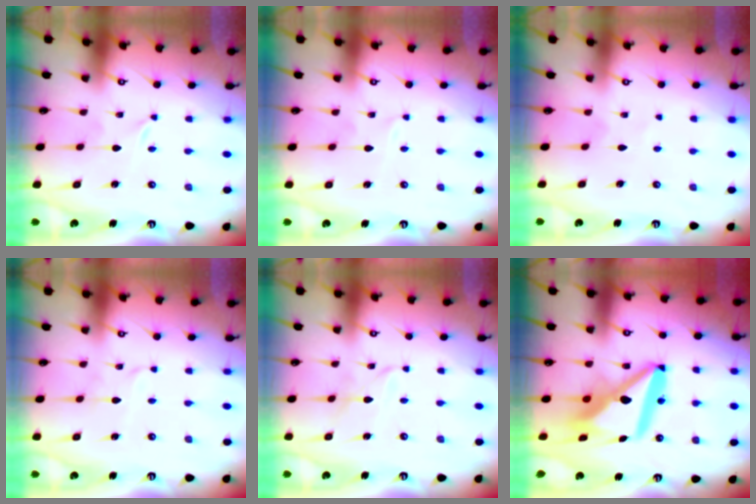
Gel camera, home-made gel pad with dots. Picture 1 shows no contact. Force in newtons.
{"total": 2.2, "press": 2.2, "slide": 0.3}
{"total": 2.8, "press": 2.7, "slide": 0.3}
{"total": 1.6, "press": 1.5, "slide": 0.2}
{"total": 4.6, "press": 4.6, "slide": 0.4}
{"total": 16.0, "press": 15.9, "slide": 1.9}